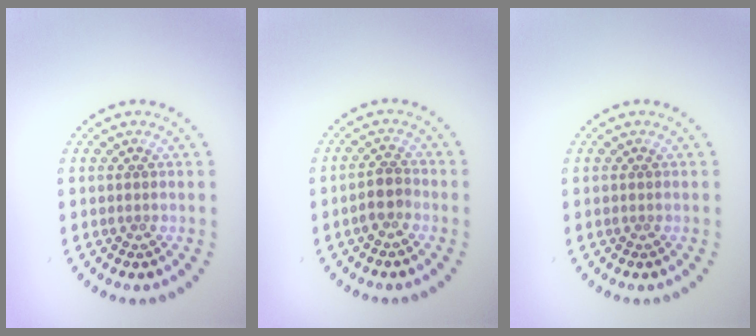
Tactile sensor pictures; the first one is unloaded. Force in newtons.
{"total": 1.8, "press": 1.5, "slide": 0.9}
{"total": 0.0}